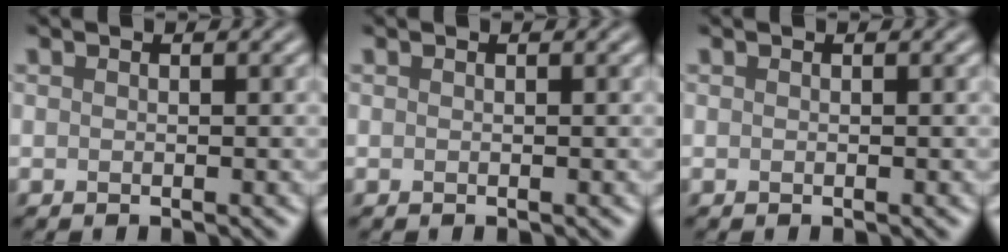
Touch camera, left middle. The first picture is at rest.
{"total": 0.0}
{"total": 0.0}